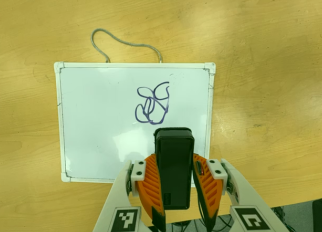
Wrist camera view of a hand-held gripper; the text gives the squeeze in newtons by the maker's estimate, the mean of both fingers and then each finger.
{"total": 7.0, "left": 5.4, "right": 8.5}